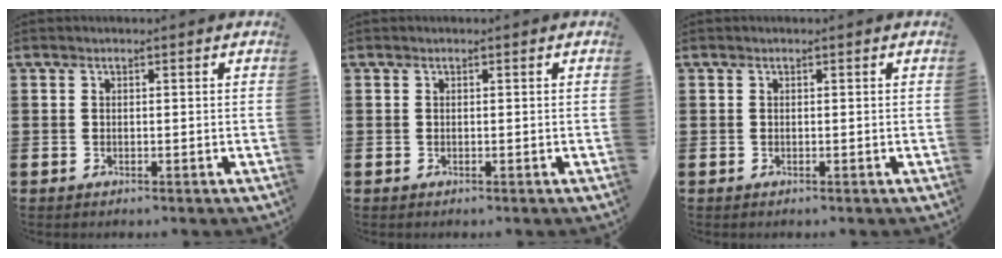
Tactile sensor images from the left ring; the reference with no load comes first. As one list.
[{"total": 0.0}, {"total": 0.0}]